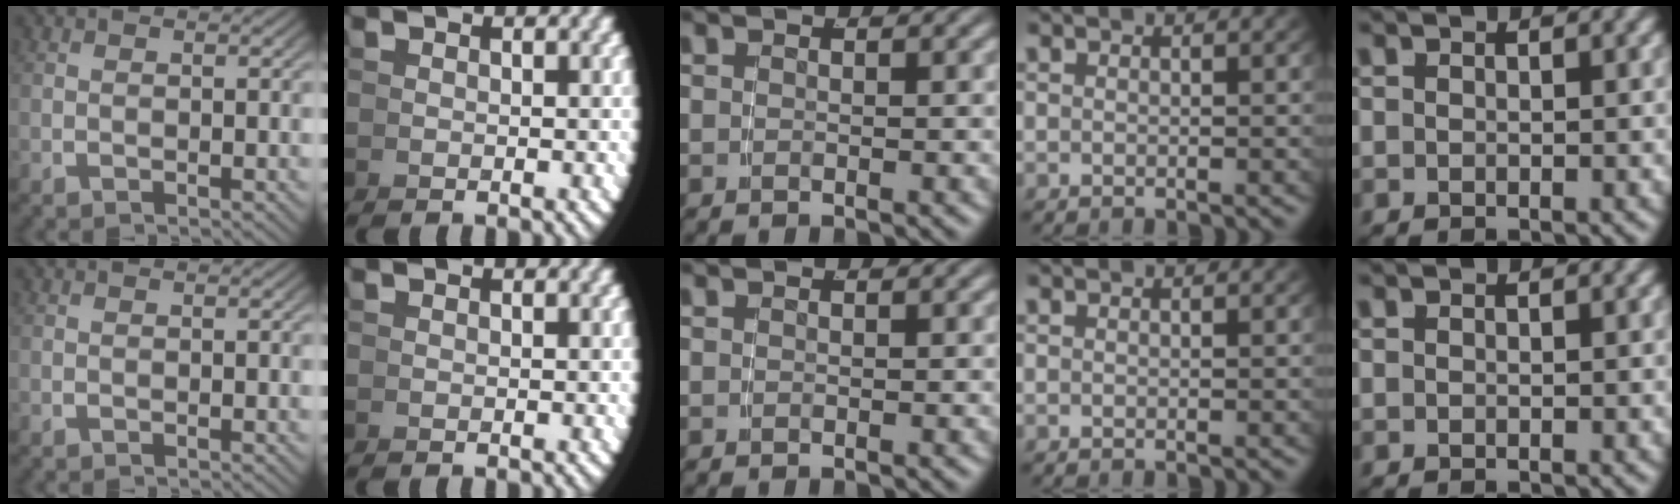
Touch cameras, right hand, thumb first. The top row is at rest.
{}